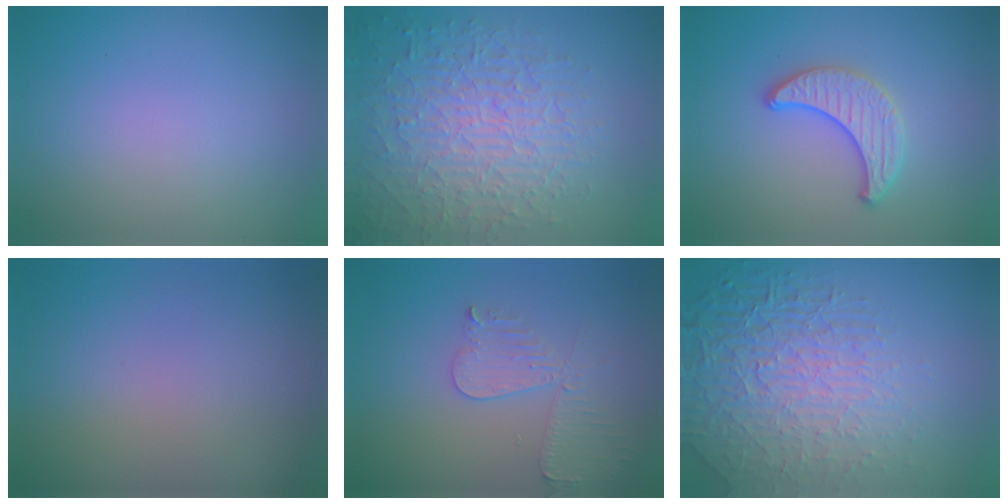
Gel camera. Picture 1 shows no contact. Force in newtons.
{"total": 8.9, "press": 6.2, "slide": 6.3}
{"total": 3.3, "press": 3.1, "slide": 1.3}
{"total": 0.0}
{"total": 3.9, "press": 3.7, "slide": 1.2}
{"total": 8.7, "press": 5.9, "slide": 6.4}